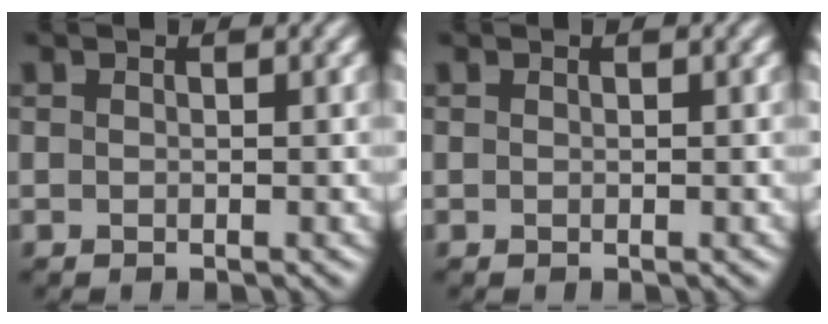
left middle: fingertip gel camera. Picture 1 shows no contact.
{"total": 0.0}